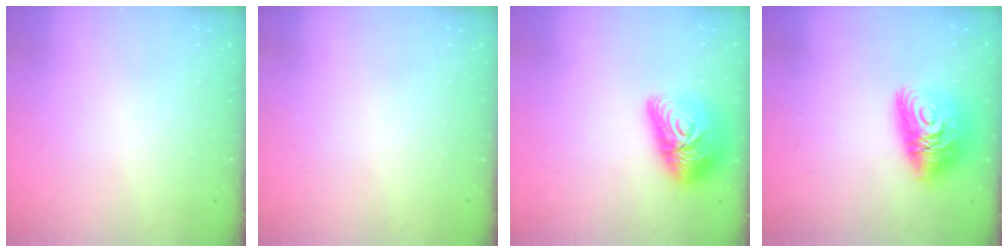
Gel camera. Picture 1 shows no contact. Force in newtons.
{"total": 0.0}
{"total": 16.1, "press": 16.1, "slide": 0.9}
{"total": 12.9, "press": 12.9, "slide": 1.0}